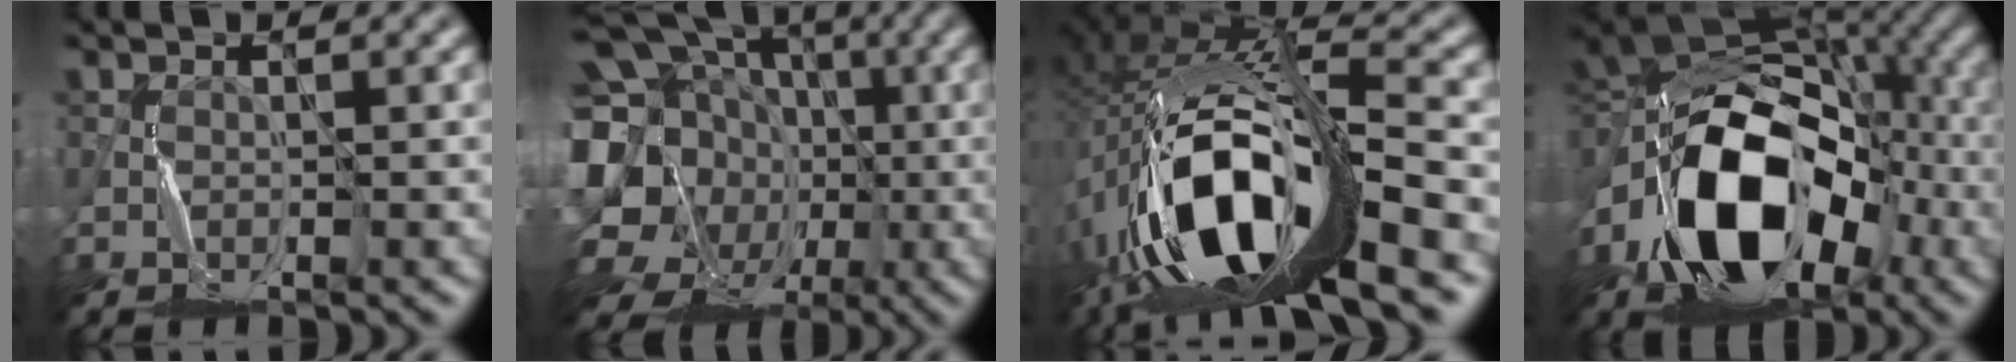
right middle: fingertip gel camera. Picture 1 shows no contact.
{"total": 21.9, "force": [-3.7, 19.3, 9.7], "torque": [-0.204, -0.012, -0.090]}
{"total": 15.7, "force": [-5.8, 5.8, 13.3], "torque": [-0.266, 0.005, -0.098]}
{"total": 14.6, "force": [-4.7, 9.0, 10.4], "torque": [-0.176, 0.010, -0.092]}